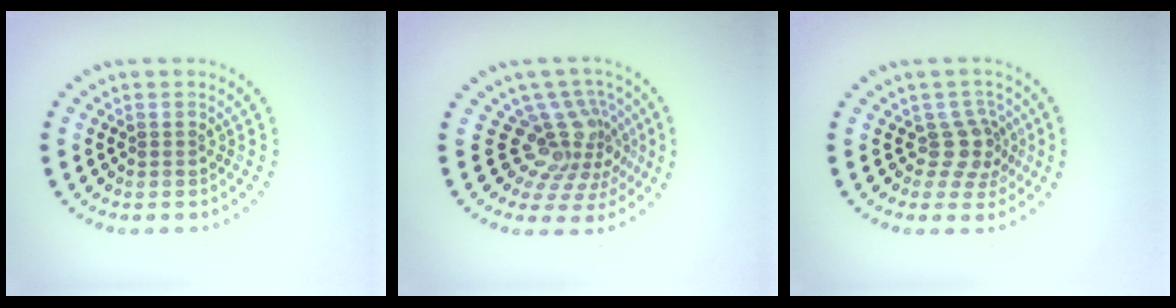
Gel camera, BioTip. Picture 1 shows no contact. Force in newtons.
{"total": 4.7, "press": 3.1, "slide": 3.6}
{"total": 2.7, "press": 2.2, "slide": 1.7}